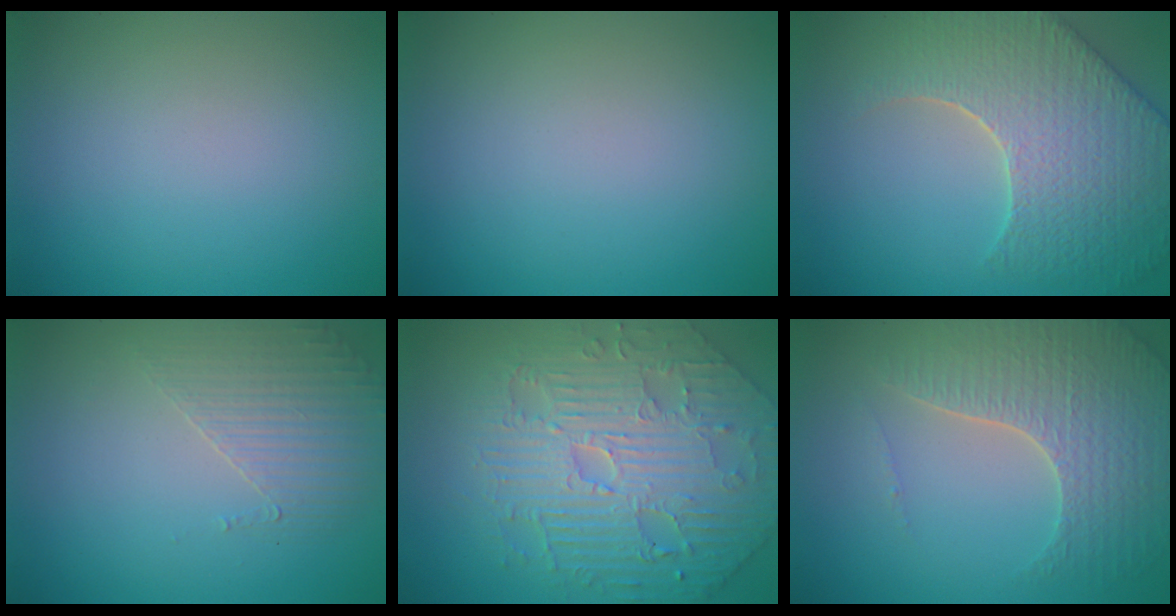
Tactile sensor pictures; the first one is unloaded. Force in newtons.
{"total": 0.0}
{"total": 8.0, "press": 6.4, "slide": 4.9}
{"total": 1.8, "press": 1.2, "slide": 1.3}
{"total": 6.9, "press": 5.9, "slide": 3.5}
{"total": 5.0, "press": 4.5, "slide": 2.3}